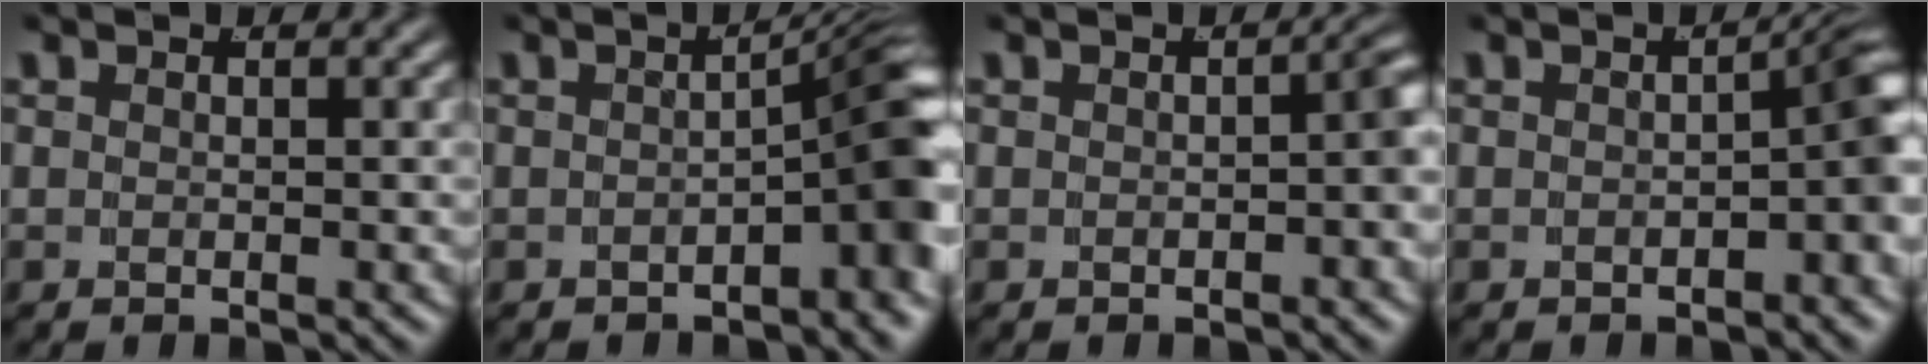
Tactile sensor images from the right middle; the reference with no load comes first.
{"total": 6.6, "force": [-1.9, 2.1, 5.9], "torque": [-0.057, -0.001, -0.026]}
{"total": 2.0, "force": [-0.6, 0.4, 1.9], "torque": [-0.026, -0.002, -0.007]}
{"total": 3.9, "force": [-1.0, 1.1, 3.6], "torque": [-0.032, 0.004, -0.014]}